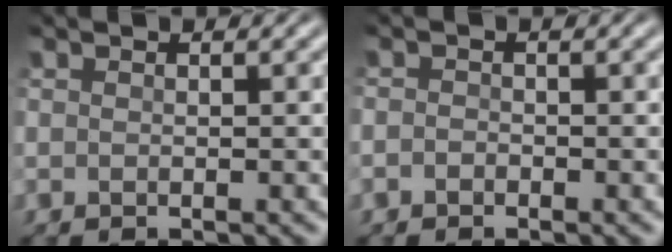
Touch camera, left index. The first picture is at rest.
{"total": 0.8, "force": [-0.5, 0.6, 0.2], "torque": [0.010, 0.005, -0.013]}